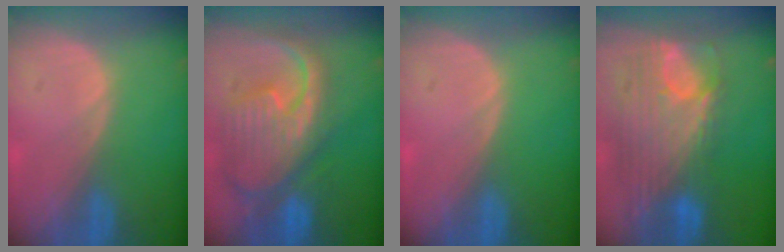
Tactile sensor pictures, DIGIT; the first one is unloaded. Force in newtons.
{"total": 12.5, "press": 10.7, "slide": 6.4}
{"total": 0.0}
{"total": 12.1, "press": 10.3, "slide": 6.5}